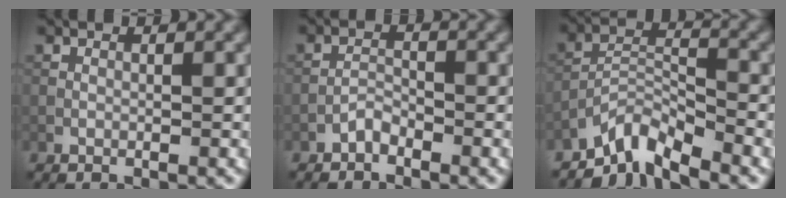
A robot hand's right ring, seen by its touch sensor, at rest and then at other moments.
{"total": 1.3, "force": [-1.1, 0.4, 0.4], "torque": [-0.005, 0.008, -0.024]}
{"total": 4.2, "force": [-3.8, 0.8, 1.7], "torque": [-0.025, 0.004, -0.083]}